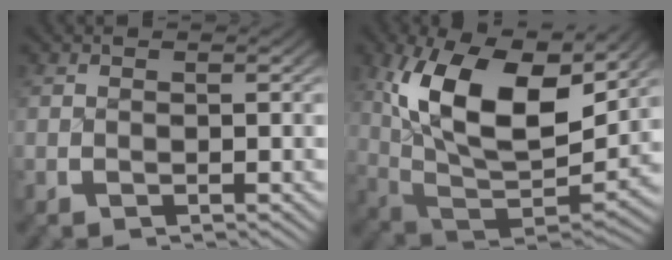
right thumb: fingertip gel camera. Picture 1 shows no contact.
{"total": 13.9, "force": [2.3, 7.4, 11.5], "torque": [-0.256, -0.043, 0.059]}